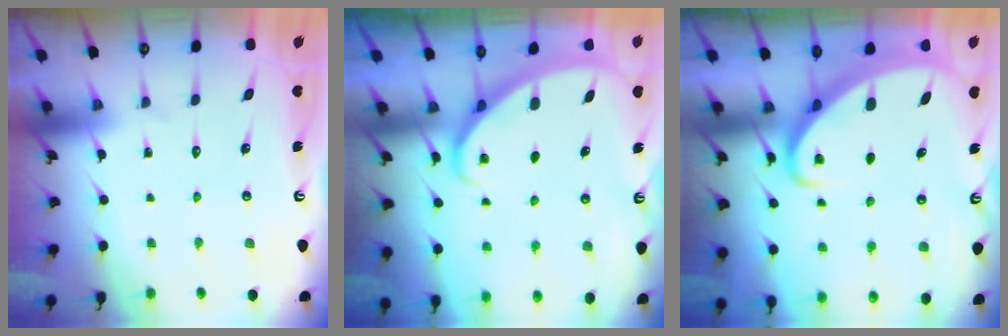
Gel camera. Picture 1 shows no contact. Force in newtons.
{"total": 2.2, "press": 2.2, "slide": 0.1}
{"total": 2.8, "press": 2.8, "slide": 0.3}